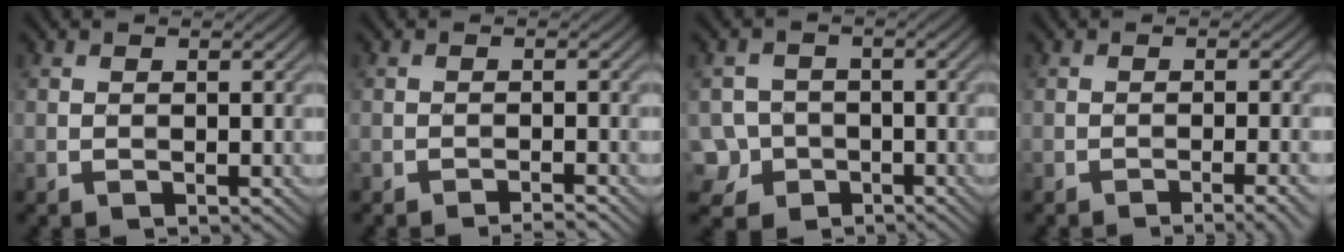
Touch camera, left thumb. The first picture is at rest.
{"total": 1.3, "force": [-1.1, -0.6, 0.2], "torque": [-0.005, 0.007, -0.028]}
{"total": 5.2, "force": [-2.4, 4.5, 0.8], "torque": [-0.026, -0.004, -0.063]}
{"total": 2.0, "force": [-1.3, -0.2, 1.6], "torque": [-0.022, 0.008, -0.030]}